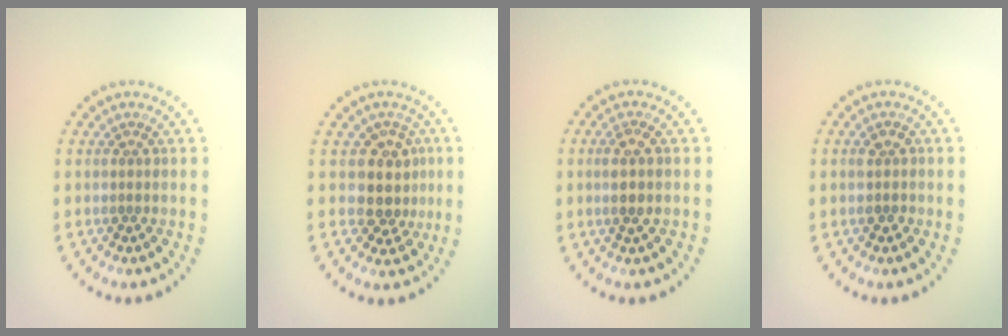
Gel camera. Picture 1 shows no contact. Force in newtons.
{"total": 3.5, "press": 2.9, "slide": 2.0}
{"total": 1.9, "press": 1.8, "slide": 0.8}
{"total": 1.6, "press": 1.5, "slide": 0.4}